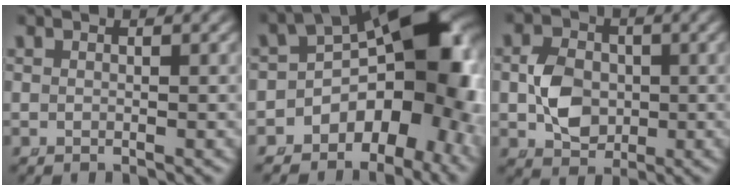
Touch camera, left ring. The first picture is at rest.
{"total": 16.2, "force": [-1.0, 10.2, 12.6], "torque": [-0.196, -0.024, -0.015]}
{"total": 4.3, "force": [-0.6, 3.3, 2.7], "torque": [-0.042, -0.011, -0.004]}